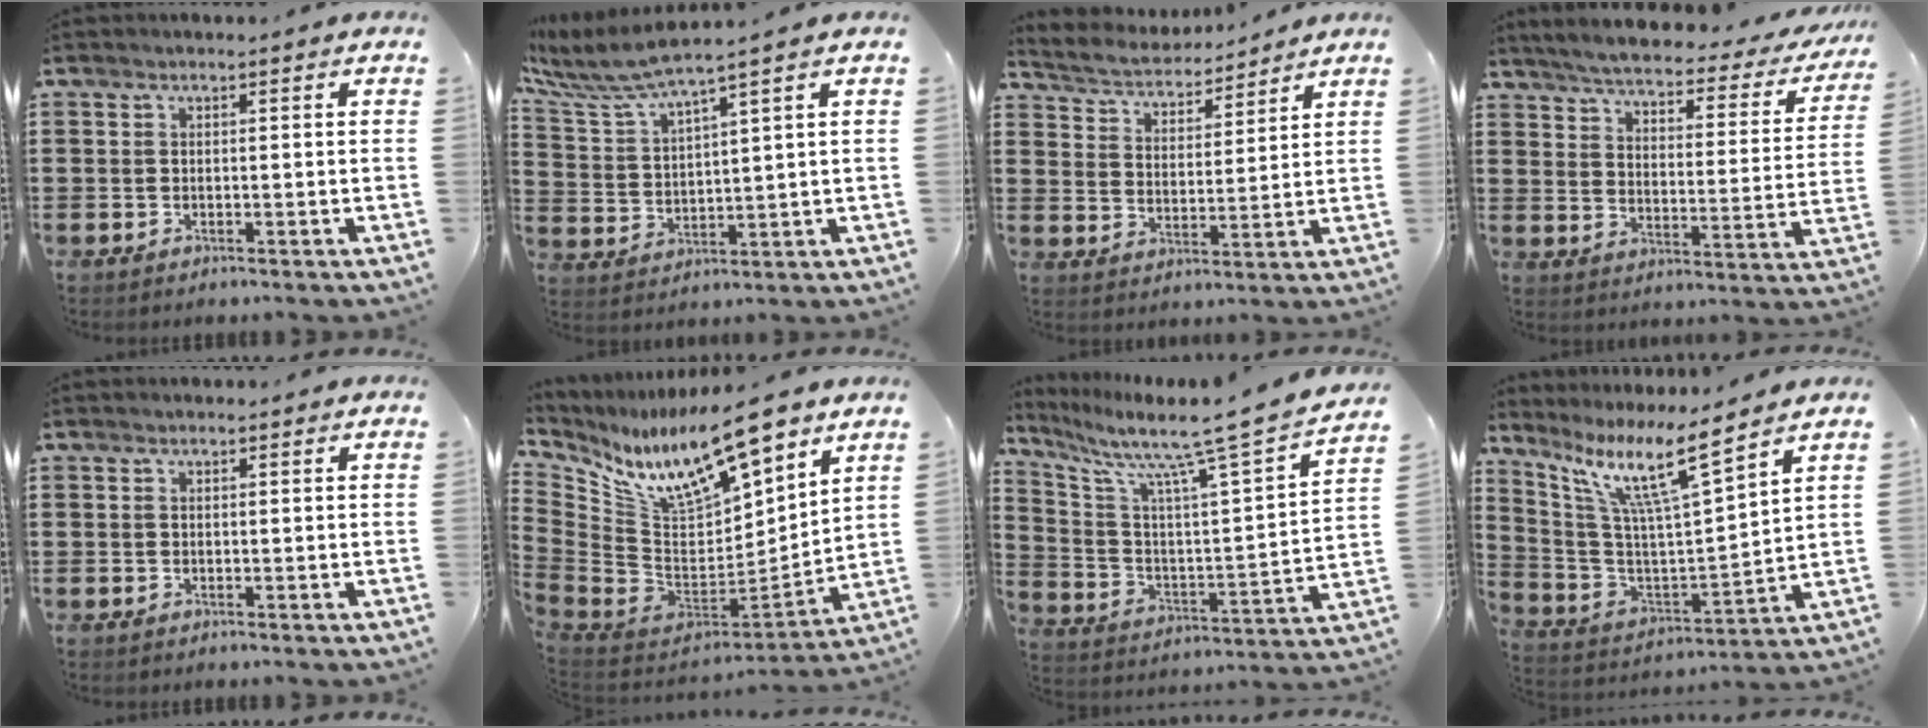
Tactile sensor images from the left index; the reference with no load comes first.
{"total": 5.6, "force": [5.0, -0.1, 2.6], "torque": [-0.084, -0.034, 0.078]}
{"total": 4.2, "force": [4.1, 0.5, 0.2], "torque": [-0.029, -0.030, 0.067]}
{"total": 3.9, "force": [3.6, -0.1, 1.6], "torque": [-0.051, -0.029, 0.053]}
{"total": 0.6, "force": [0.5, 0.3, 0.2], "torque": [-0.005, 0.001, 0.011]}
{"total": 14.0, "force": [9.7, 4.3, 9.1], "torque": [-0.193, -0.076, 0.164]}
{"total": 10.2, "force": [8.2, 0.2, 6.0], "torque": [-0.137, -0.068, 0.119]}
{"total": 11.9, "force": [8.2, 0.7, 8.6], "torque": [-0.193, -0.050, 0.132]}